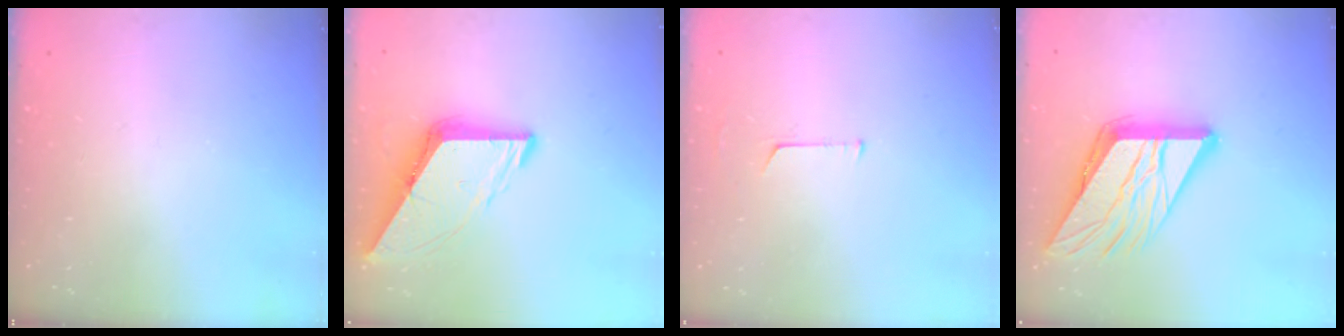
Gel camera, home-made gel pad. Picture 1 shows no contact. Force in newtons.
{"total": 9.5, "press": 9.5, "slide": 1.1}
{"total": 4.6, "press": 4.6, "slide": 0.3}
{"total": 17.6, "press": 17.4, "slide": 2.1}